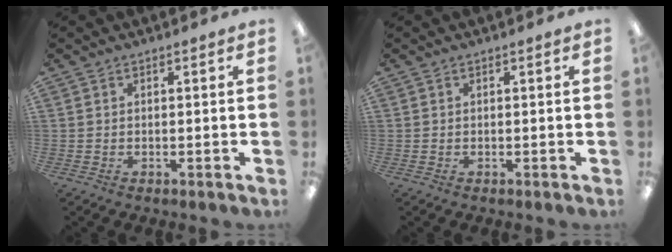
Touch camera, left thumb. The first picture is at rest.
{"total": 0.0}